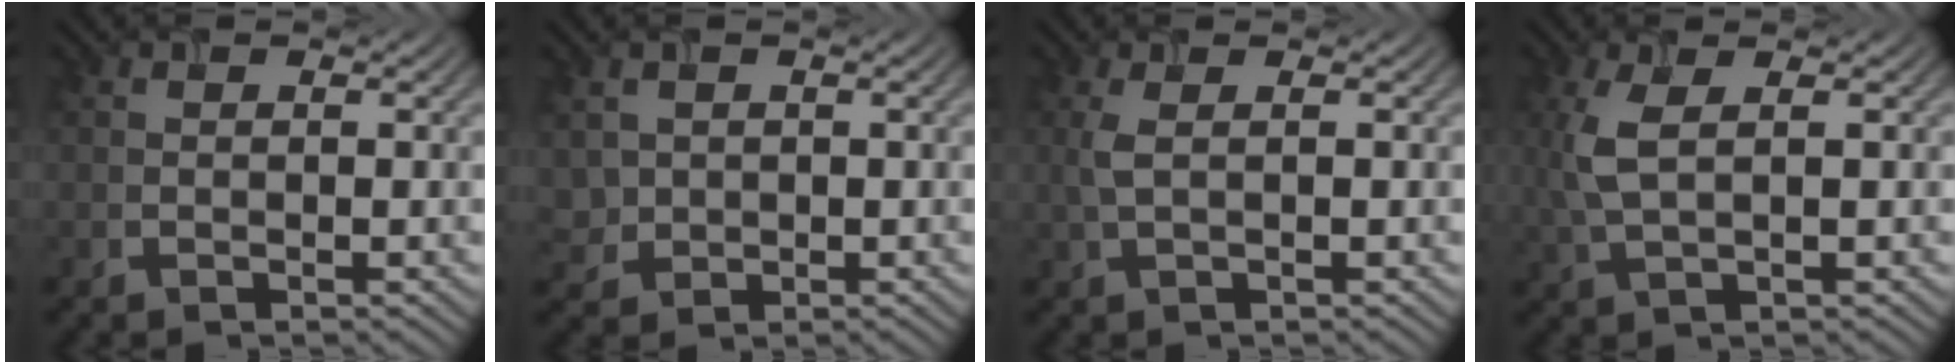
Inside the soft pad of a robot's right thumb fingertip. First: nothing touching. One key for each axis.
{"total": 2.1, "fx": 0.5, "fy": 2.0, "fz": 0.5, "tx": -0.020, "ty": -0.007, "tz": 0.011}
{"total": 2.0, "fx": 0.3, "fy": 0.5, "fz": 2.0, "tx": -0.050, "ty": 0.006, "tz": 0.007}
{"total": 4.6, "fx": 0.9, "fy": 1.6, "fz": 4.2, "tx": -0.112, "ty": 0.005, "tz": 0.018}